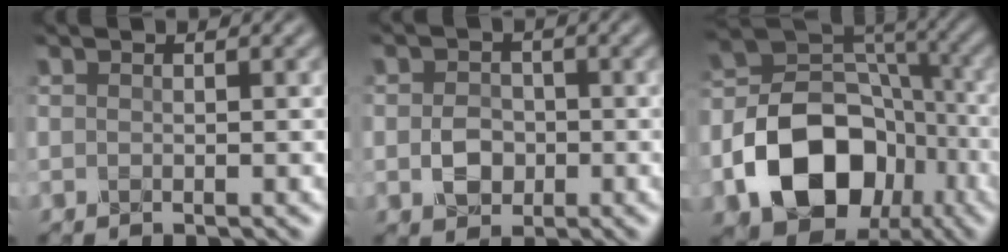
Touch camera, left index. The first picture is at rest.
{"total": 2.7, "force": [-0.7, 2.1, 1.5], "torque": [-0.031, -0.001, -0.018]}
{"total": 12.7, "force": [-5.1, 9.0, 7.4], "torque": [-0.135, -0.004, -0.089]}